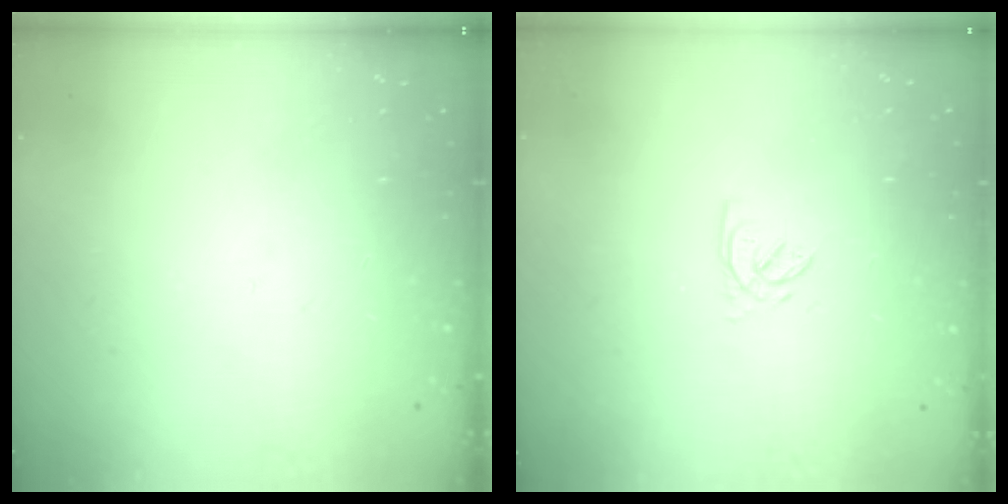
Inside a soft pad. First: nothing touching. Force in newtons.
{"total": 2.2, "press": 2.2, "slide": 0.3}